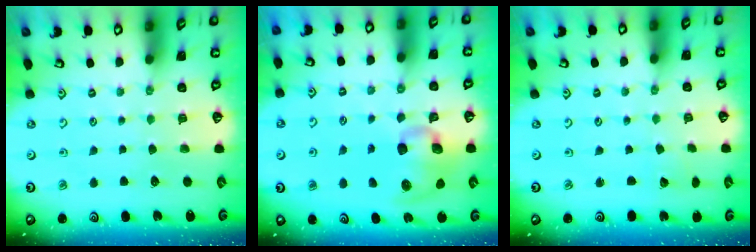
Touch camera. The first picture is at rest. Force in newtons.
{"total": 11.1, "press": 11.0, "slide": 1.9}
{"total": 0.9, "press": 0.9, "slide": 0.1}